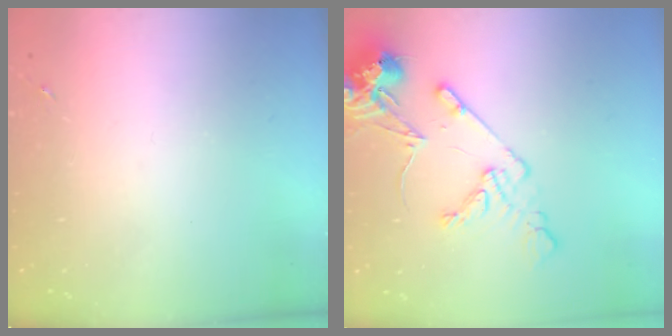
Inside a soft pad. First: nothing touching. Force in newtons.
{"total": 13.7, "press": 13.5, "slide": 2.3}